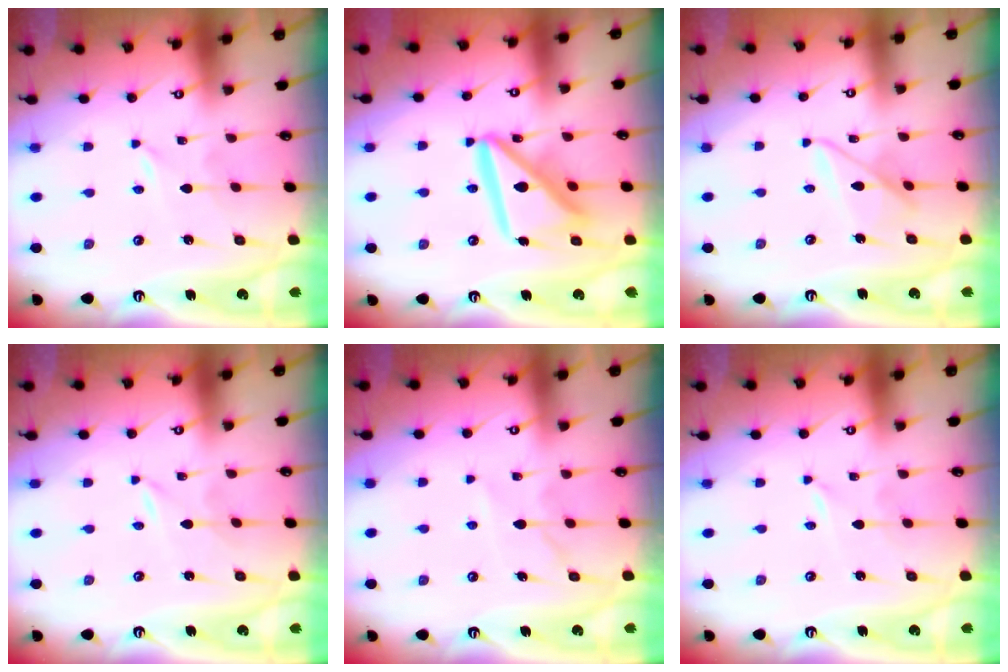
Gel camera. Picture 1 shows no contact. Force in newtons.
{"total": 16.0, "press": 15.9, "slide": 2.0}
{"total": 8.9, "press": 8.9, "slide": 0.6}
{"total": 0.0}
{"total": 6.9, "press": 6.8, "slide": 0.7}
{"total": 0.0}